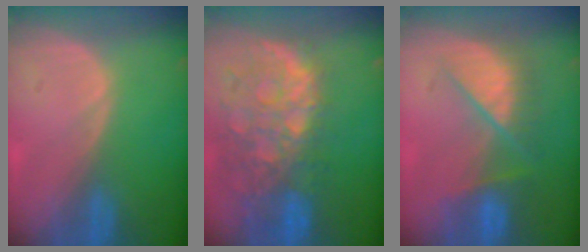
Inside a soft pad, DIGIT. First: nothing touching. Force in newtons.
{"total": 12.3, "press": 10.2, "slide": 7.0}
{"total": 7.3, "press": 7.3, "slide": 0.6}